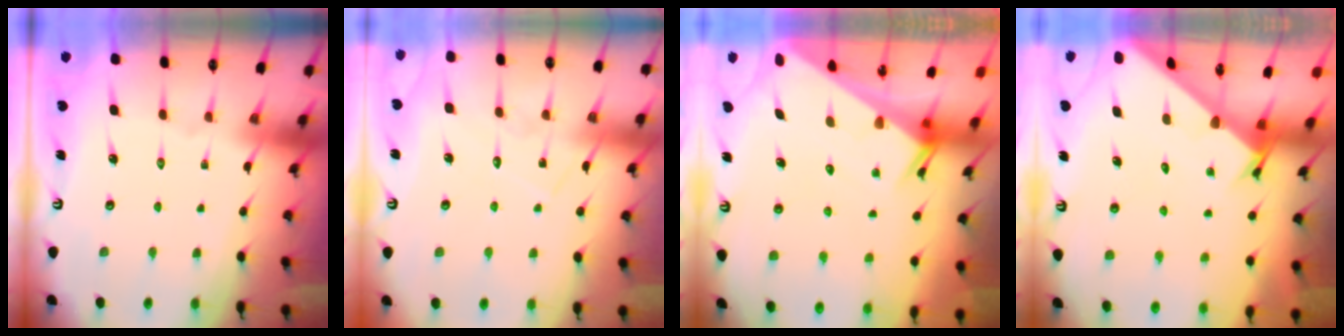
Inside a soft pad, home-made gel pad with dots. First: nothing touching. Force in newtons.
{"total": 7.7, "press": 7.7, "slide": 0.4}
{"total": 2.4, "press": 2.4, "slide": 0.2}
{"total": 2.4, "press": 2.4, "slide": 0.1}